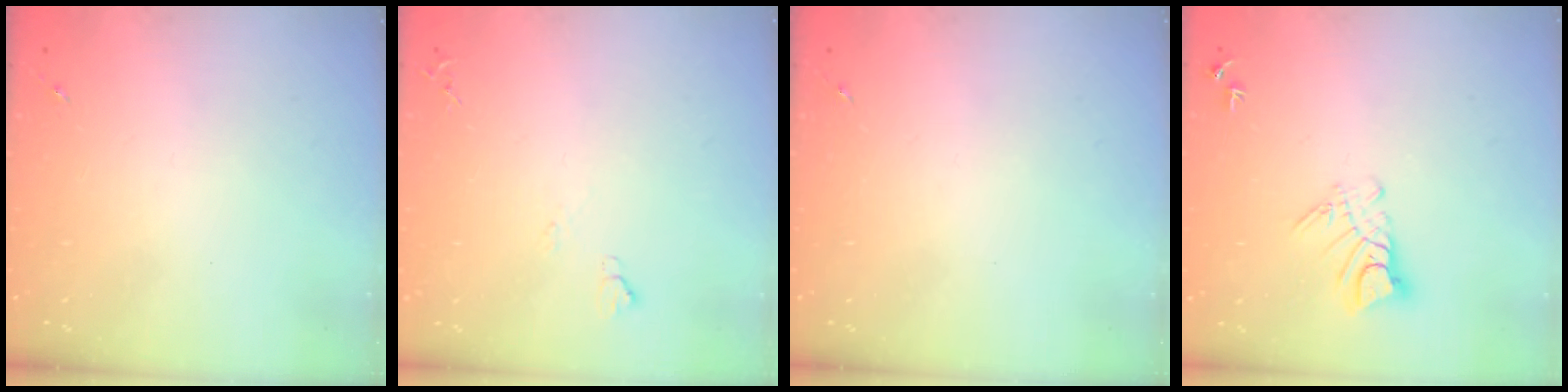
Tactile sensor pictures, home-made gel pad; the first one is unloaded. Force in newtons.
{"total": 4.0, "press": 4.0, "slide": 0.6}
{"total": 0.0}
{"total": 7.6, "press": 7.5, "slide": 0.7}